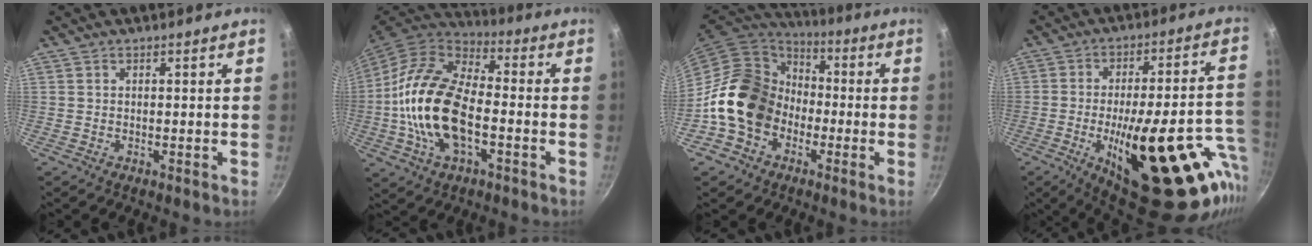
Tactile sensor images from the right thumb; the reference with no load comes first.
{"total": 19.7, "force": [-3.2, 10.8, 16.2], "torque": [-0.297, 0.029, -0.070]}
{"total": 16.5, "force": [-3.2, 13.7, 8.6], "torque": [-0.112, 0.050, -0.066]}
{"total": 30.5, "force": [-8.9, 11.1, 27.0], "torque": [-0.318, 0.014, -0.112]}